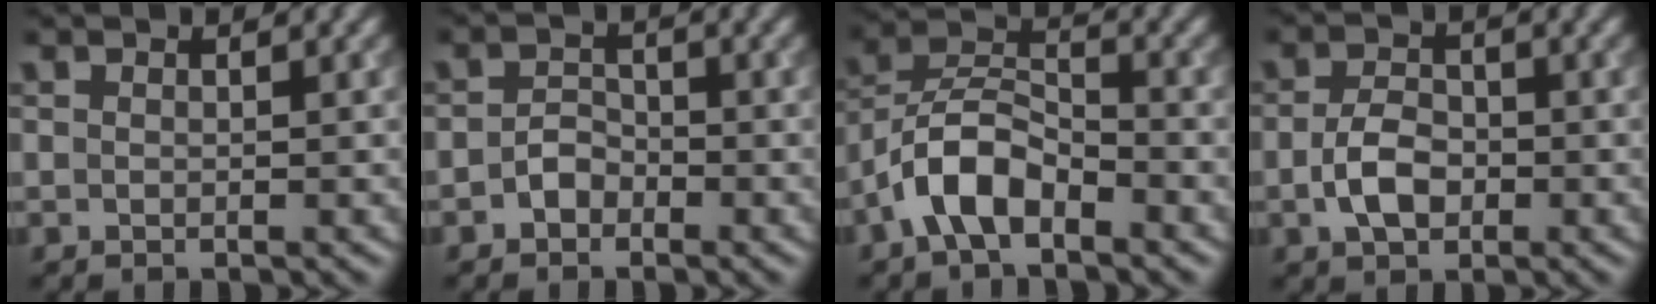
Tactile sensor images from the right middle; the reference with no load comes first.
{"total": 1.7, "force": [-1.0, 1.2, 0.7], "torque": [-0.012, 0.006, -0.020]}
{"total": 5.3, "force": [-3.2, 2.3, 3.5], "torque": [-0.060, 0.015, -0.070]}
{"total": 3.3, "force": [-0.8, 2.2, 2.4], "torque": [-0.048, 0.000, -0.017]}